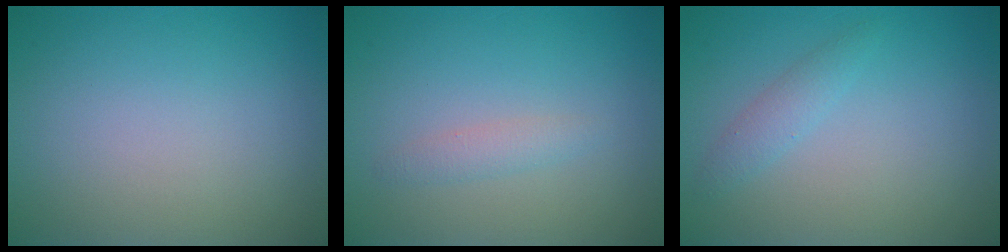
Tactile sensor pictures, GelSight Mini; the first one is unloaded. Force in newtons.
{"total": 1.2, "press": 1.2, "slide": 0.0}
{"total": 1.5, "press": 1.5, "slide": 0.1}